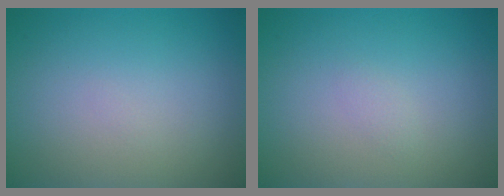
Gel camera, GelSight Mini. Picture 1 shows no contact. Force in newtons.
{"total": 0.7, "press": 0.7, "slide": 0.1}